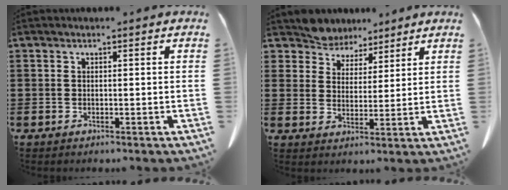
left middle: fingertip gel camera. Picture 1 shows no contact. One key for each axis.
{"total": 5.5, "fx": 5.1, "fy": 2.1, "fz": -0.1, "tx": -0.029, "ty": -0.024, "tz": 0.096}